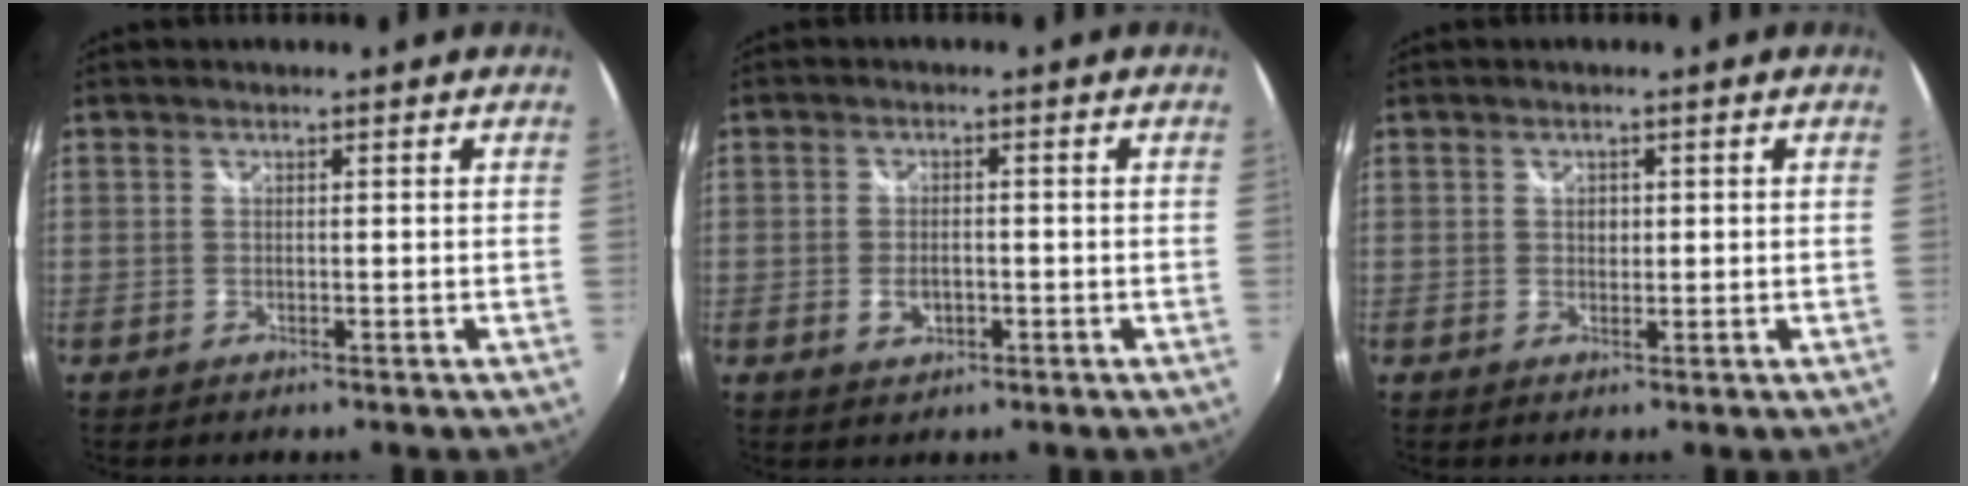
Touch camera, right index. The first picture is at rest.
{"total": 3.4, "force": [-1.0, 2.2, 2.4], "torque": [-0.045, -0.002, -0.016]}
{"total": 1.4, "force": [0.2, 1.2, 0.6], "torque": [-0.006, 0.002, 0.003]}